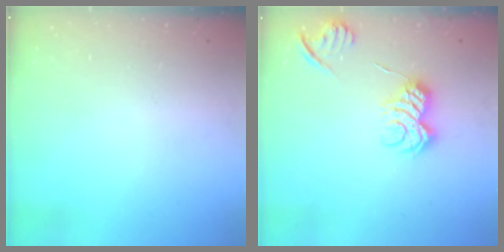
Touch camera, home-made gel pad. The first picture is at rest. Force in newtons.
{"total": 9.7, "press": 9.7, "slide": 0.4}